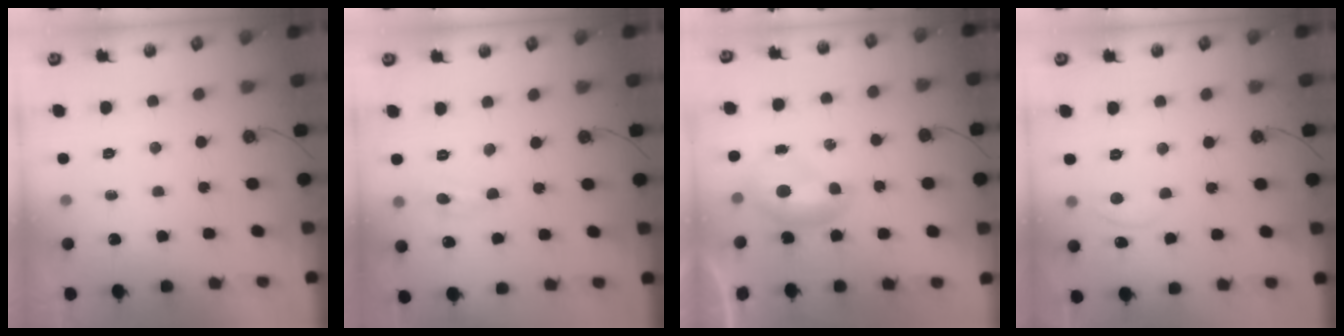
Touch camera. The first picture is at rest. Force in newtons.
{"total": 0.6, "press": 0.5, "slide": 0.4}
{"total": 0.0}
{"total": 1.6, "press": 1.5, "slide": 0.6}